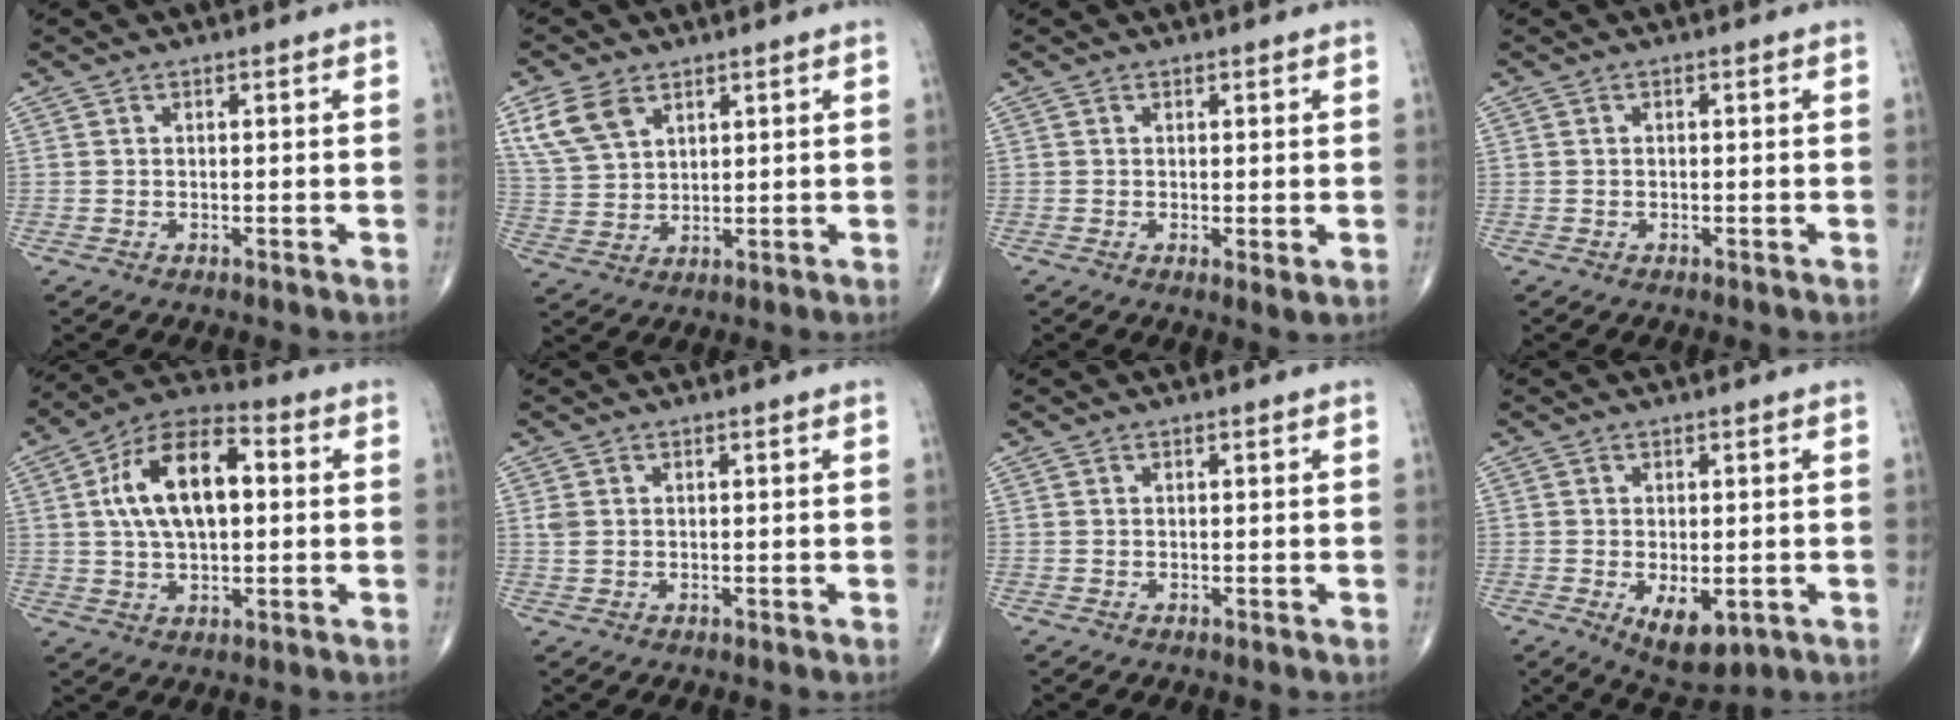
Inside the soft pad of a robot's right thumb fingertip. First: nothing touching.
{"total": 8.1, "force": [4.5, 4.9, 4.6], "torque": [-0.086, -0.009, 0.098]}
{"total": 1.8, "force": [0.0, 0.5, 1.7], "torque": [-0.030, -0.009, -0.001]}
{"total": 0.0}
{"total": 15.3, "force": [2.2, 8.1, 12.8], "torque": [-0.215, 0.023, 0.032]}
{"total": 1.6, "force": [0.3, 1.2, 1.0], "torque": [-0.027, 0.003, 0.011]}
{"total": 0.0}
{"total": 7.0, "force": [-1.9, 3.6, 5.7], "torque": [-0.081, -0.011, -0.017]}